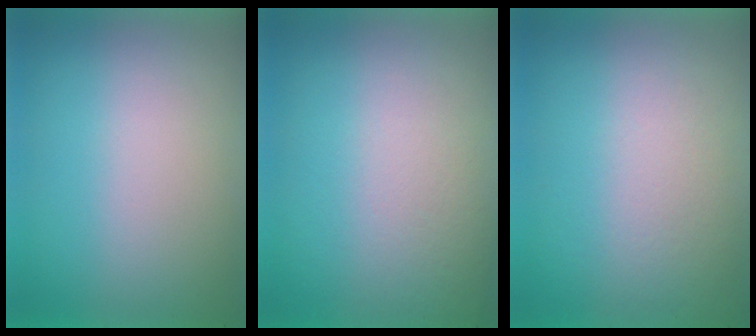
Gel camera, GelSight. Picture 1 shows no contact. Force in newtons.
{"total": 3.0}
{"total": 4.1}